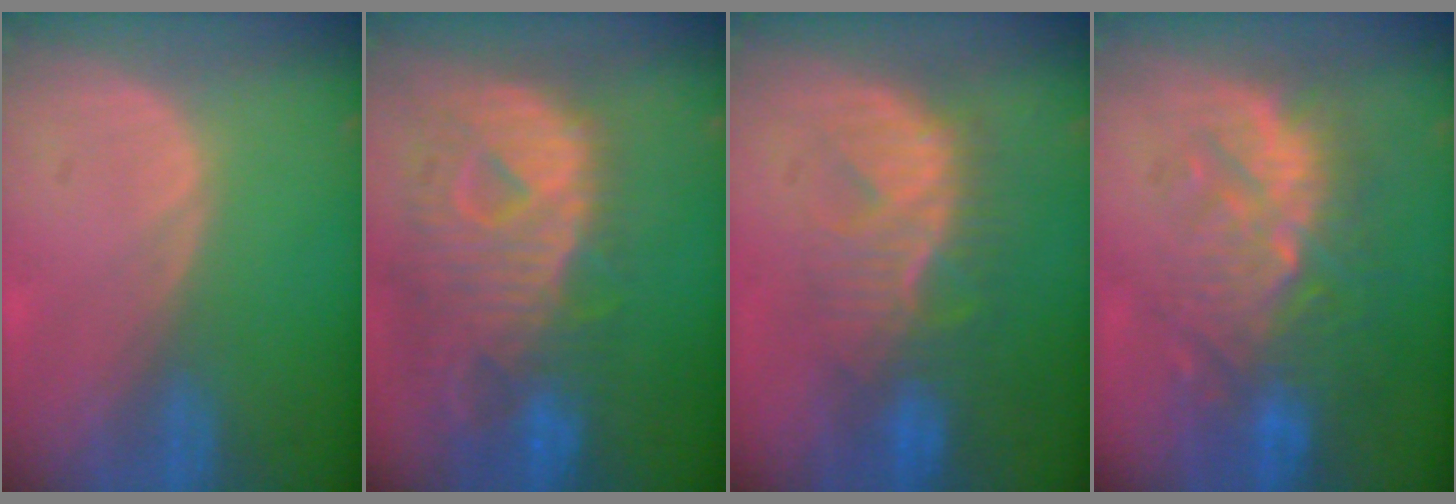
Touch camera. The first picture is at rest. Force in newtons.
{"total": 12.8, "press": 11.0, "slide": 6.6}
{"total": 8.3, "press": 8.2, "slide": 1.5}
{"total": 10.3, "press": 9.8, "slide": 3.2}